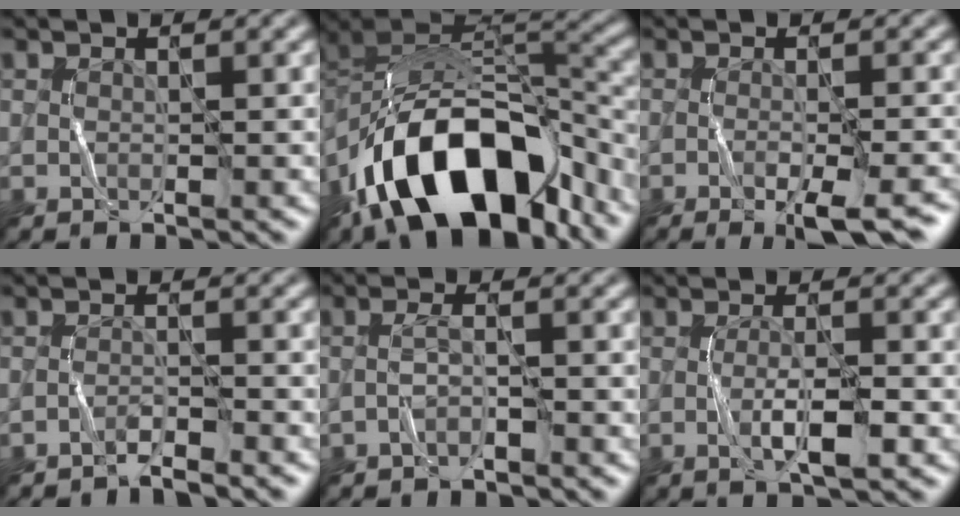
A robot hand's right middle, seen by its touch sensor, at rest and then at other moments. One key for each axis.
{"total": 14.1, "fx": -7.7, "fy": 7.5, "fz": 9.2, "tx": -0.151, "ty": 0.003, "tz": -0.132}
{"total": 5.7, "fx": -3.2, "fy": 1.3, "fz": 4.6, "tx": -0.063, "ty": 0.003, "tz": -0.044}
{"total": 2.0, "fx": -1.8, "fy": 0.1, "fz": 0.7, "tx": -0.006, "ty": 0.009, "tz": -0.040}
{"total": 1.0, "fx": -0.7, "fy": 0.1, "fz": 0.7, "tx": -0.018, "ty": 0.013, "tz": -0.018}
{"total": 2.9, "fx": -0.7, "fy": 0.6, "fz": 2.7, "tx": -0.048, "ty": 0.005, "tz": -0.013}